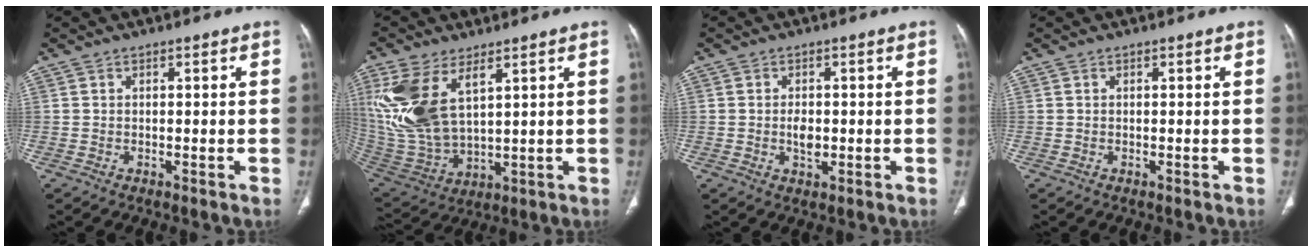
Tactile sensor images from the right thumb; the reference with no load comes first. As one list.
[{"total": 16.7, "force": [6.6, 8.6, 12.7], "torque": [-0.270, -0.020, 0.150]}, {"total": 2.8, "force": [-0.3, 1.7, 2.2], "torque": [-0.033, -0.004, -0.005]}, {"total": 0.0}]